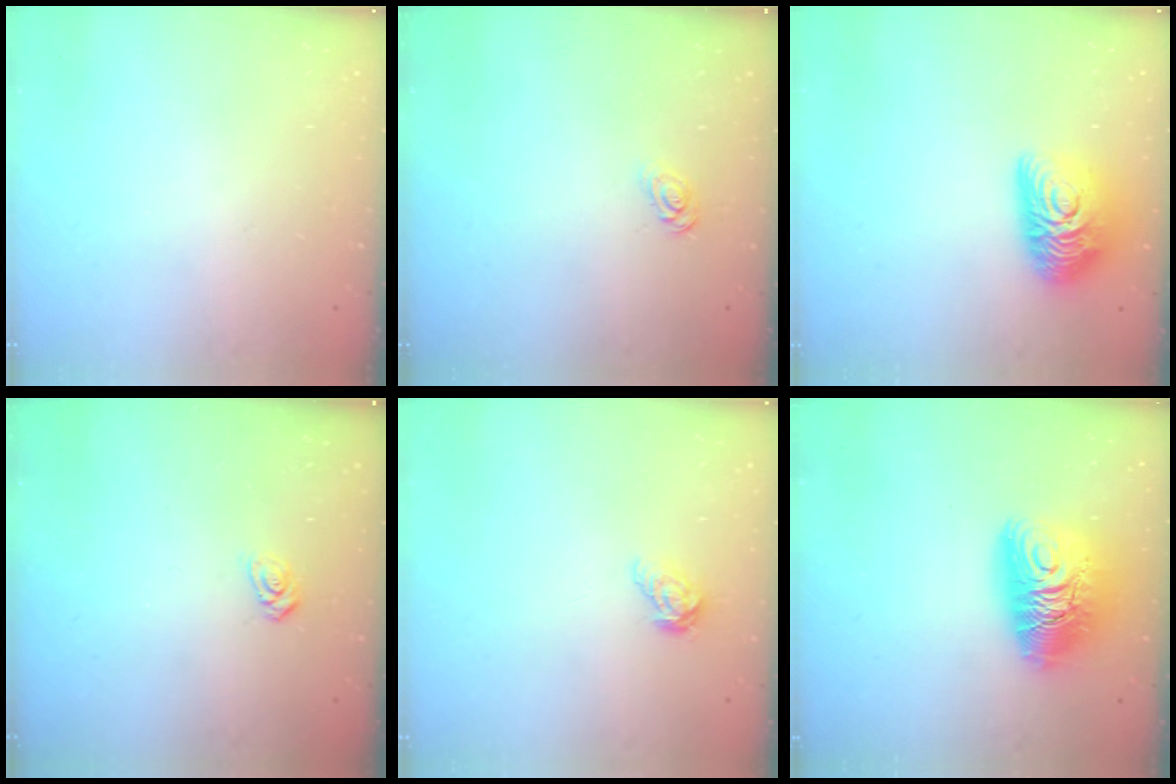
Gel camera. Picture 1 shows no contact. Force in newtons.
{"total": 3.0, "press": 3.0, "slide": 0.2}
{"total": 13.8, "press": 13.8, "slide": 0.8}
{"total": 5.5, "press": 5.5, "slide": 0.3}
{"total": 7.0, "press": 7.0, "slide": 0.4}
{"total": 13.1, "press": 13.1, "slide": 1.3}